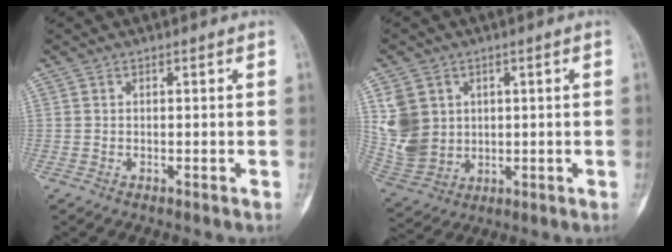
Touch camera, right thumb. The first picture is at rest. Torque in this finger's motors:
{"motor_torque": [0.58, 0.70, 0.88, 0.56, 0.04]}